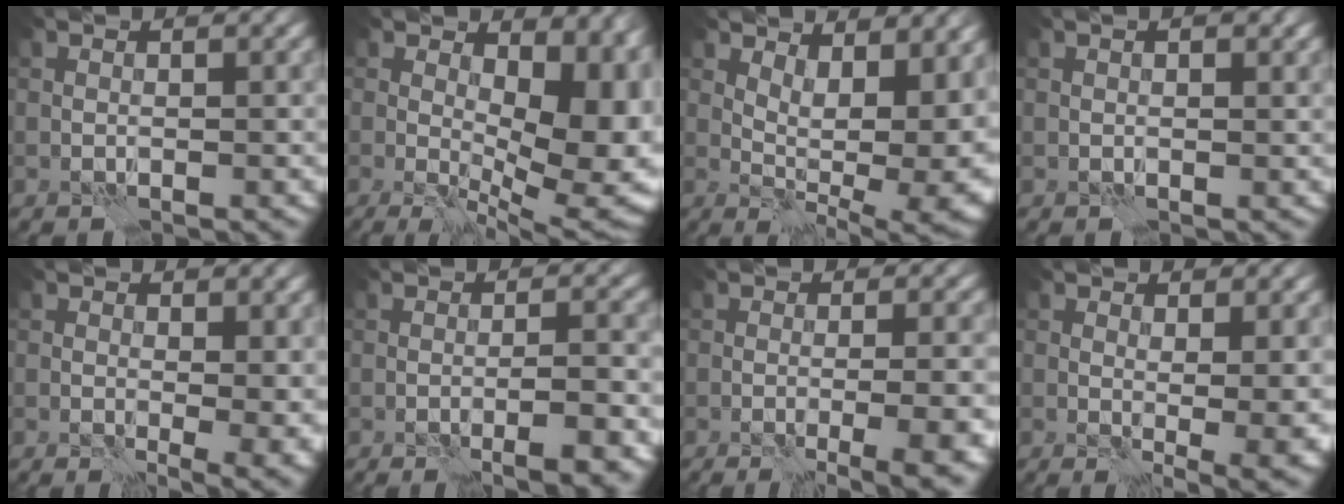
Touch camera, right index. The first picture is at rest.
{"total": 12.3, "force": [1.7, 6.1, 10.5], "torque": [-0.102, -0.003, 0.033]}
{"total": 10.7, "force": [2.4, 5.2, 9.0], "torque": [-0.095, -0.002, 0.047]}
{"total": 2.1, "force": [0.8, 1.0, 1.7], "torque": [-0.011, 0.002, 0.010]}
{"total": 5.5, "force": [0.9, 2.4, 4.8], "torque": [-0.036, -0.010, 0.022]}
{"total": 4.4, "force": [-1.3, 1.0, 4.0], "torque": [-0.045, -0.001, -0.016]}
{"total": 7.7, "force": [-1.8, 2.4, 7.0], "torque": [-0.054, 0.000, -0.013]}
{"total": 6.1, "force": [0.6, 2.2, 5.7], "torque": [-0.059, -0.015, 0.019]}